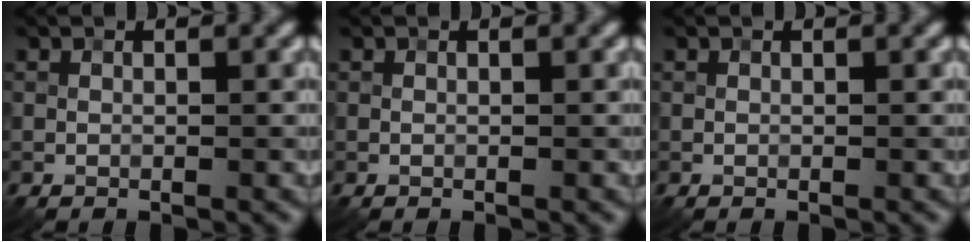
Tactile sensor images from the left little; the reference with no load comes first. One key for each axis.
{"total": 0.0}
{"total": 0.0}